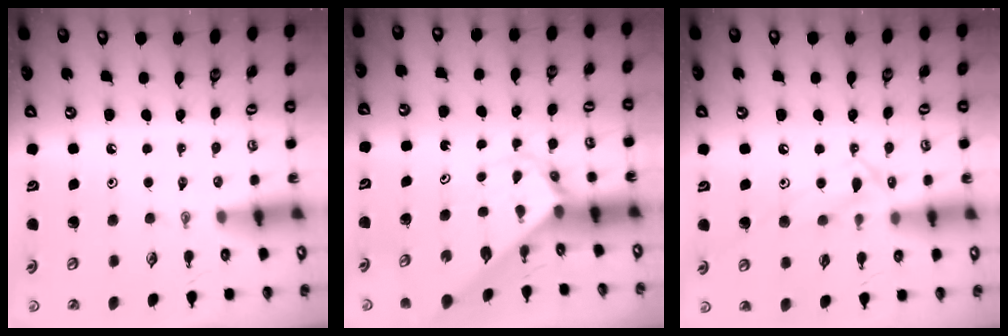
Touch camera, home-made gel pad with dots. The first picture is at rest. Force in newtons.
{"total": 2.8, "press": 2.8, "slide": 0.2}
{"total": 12.0, "press": 12.0, "slide": 0.7}